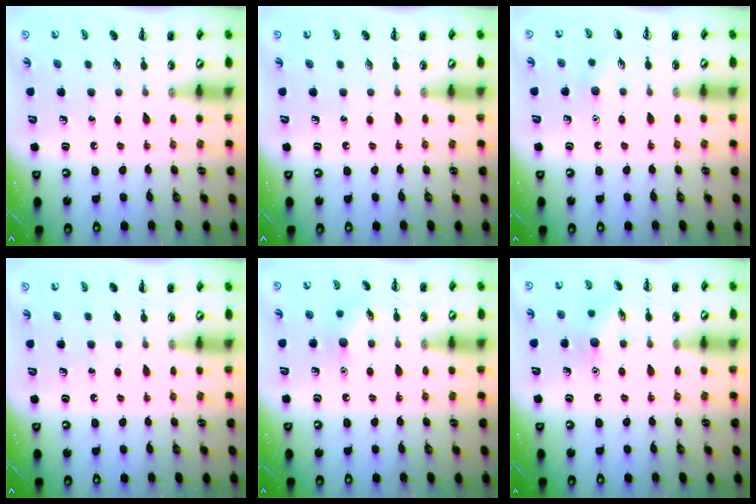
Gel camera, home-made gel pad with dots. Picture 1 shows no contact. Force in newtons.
{"total": 0.0}
{"total": 4.5, "press": 4.2, "slide": 1.3}
{"total": 0.0}
{"total": 6.5, "press": 6.3, "slide": 1.5}
{"total": 8.0, "press": 7.9, "slide": 1.1}